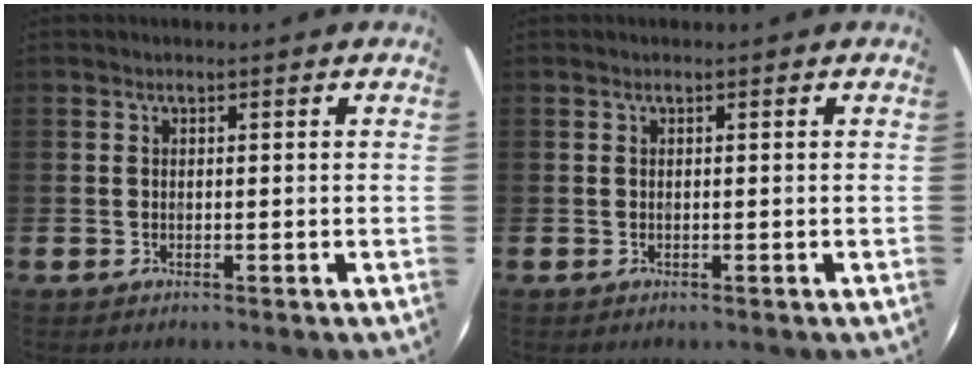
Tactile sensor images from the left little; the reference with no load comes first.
{"total": 0.0}